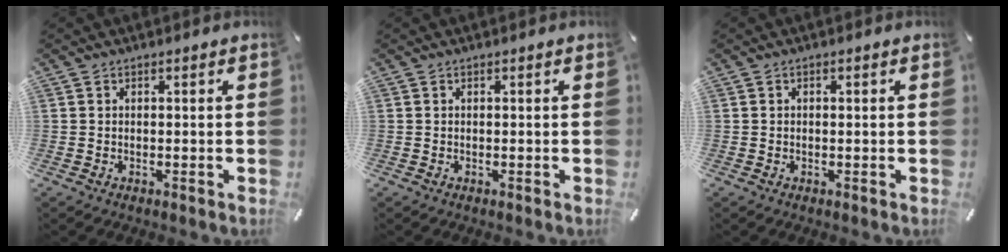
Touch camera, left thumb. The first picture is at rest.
{"total": 0.0}
{"total": 0.6, "force": [0.0, 0.2, 0.5], "torque": [-0.010, 0.001, -0.001]}